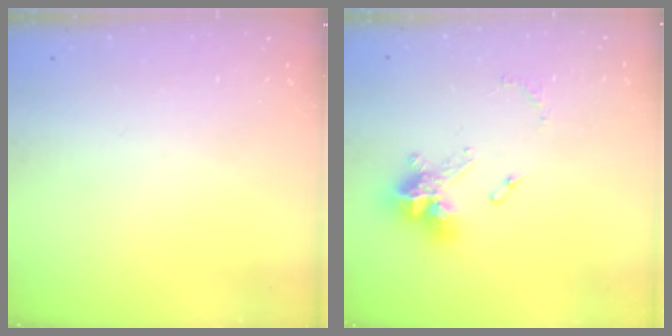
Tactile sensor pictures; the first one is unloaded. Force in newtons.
{"total": 12.8, "press": 12.7, "slide": 1.4}